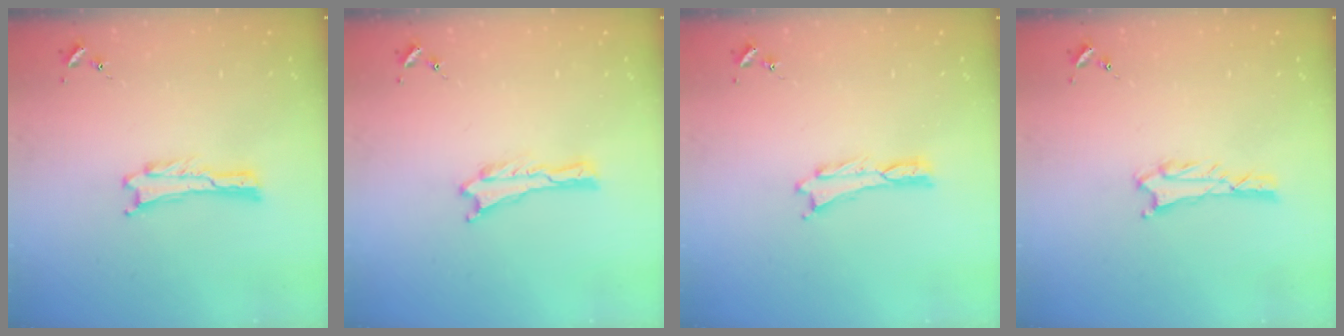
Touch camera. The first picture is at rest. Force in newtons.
{"total": 0.0}
{"total": 0.0}
{"total": 0.7, "press": 0.7, "slide": 0.1}